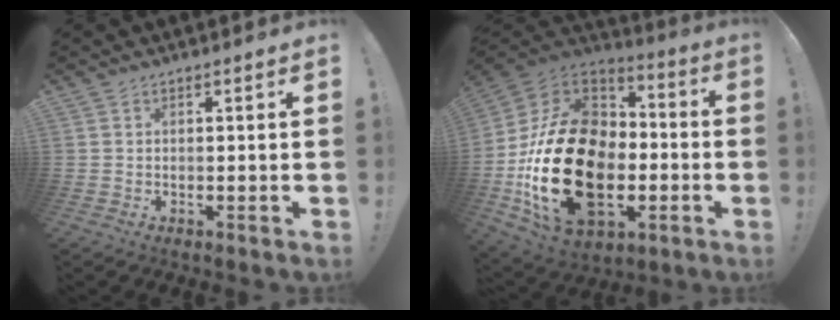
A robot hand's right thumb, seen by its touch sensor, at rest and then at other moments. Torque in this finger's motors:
{"motor_torque": [2.32, 2.68, 2.21, -0.56, 1.05]}